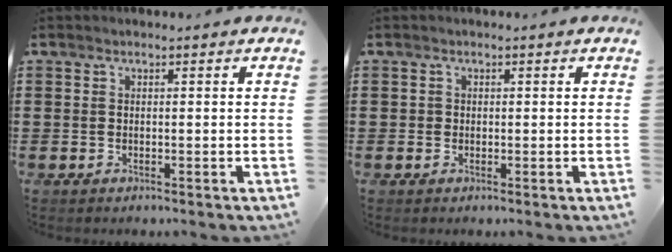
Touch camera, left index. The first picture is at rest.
{"total": 0.7, "force": [0.1, 0.7, 0.1], "torque": [-0.005, 0.004, 0.001]}